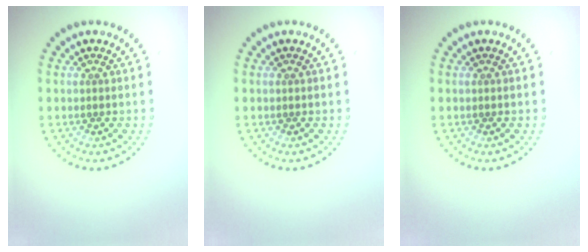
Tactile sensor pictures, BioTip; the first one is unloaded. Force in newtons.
{"total": 0.0}
{"total": 0.0}